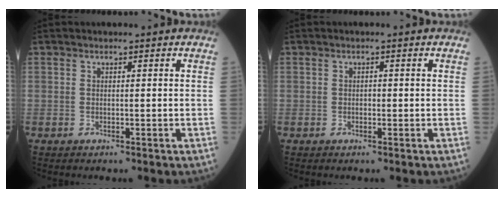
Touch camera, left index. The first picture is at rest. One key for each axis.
{"total": 0.6, "fx": -0.3, "fy": 0.4, "fz": 0.4, "tx": -0.007, "ty": -0.002, "tz": -0.007}